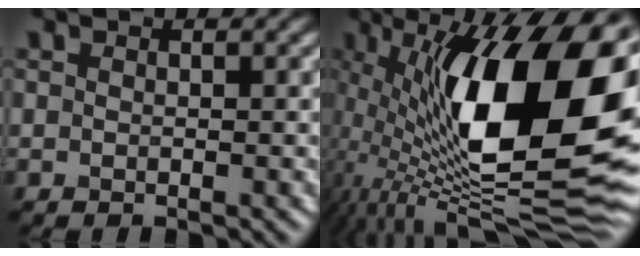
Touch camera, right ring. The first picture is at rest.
{"total": 19.1, "force": [2.1, 7.9, 17.3], "torque": [-0.286, 0.003, 0.028]}